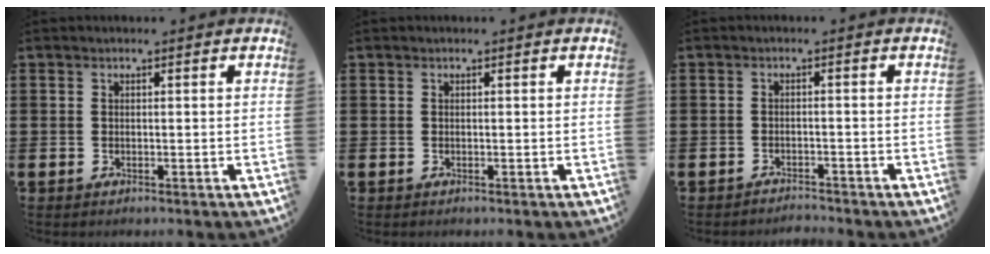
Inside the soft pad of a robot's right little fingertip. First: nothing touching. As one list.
[{"total": 0.0}, {"total": 1.5, "force": [-1.5, 0.0, -0.2], "torque": [-0.001, 0.005, -0.033]}]